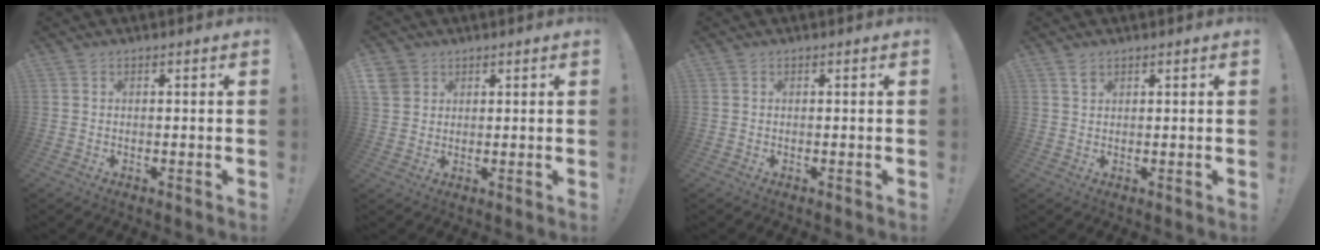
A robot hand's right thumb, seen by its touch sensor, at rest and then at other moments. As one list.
[{"total": 4.3, "force": [2.3, 3.4, 1.2], "torque": [-0.016, -0.010, 0.045]}, {"total": 0.0}, {"total": 1.4, "force": [1.1, 0.7, 0.6], "torque": [-0.004, -0.005, 0.019]}]